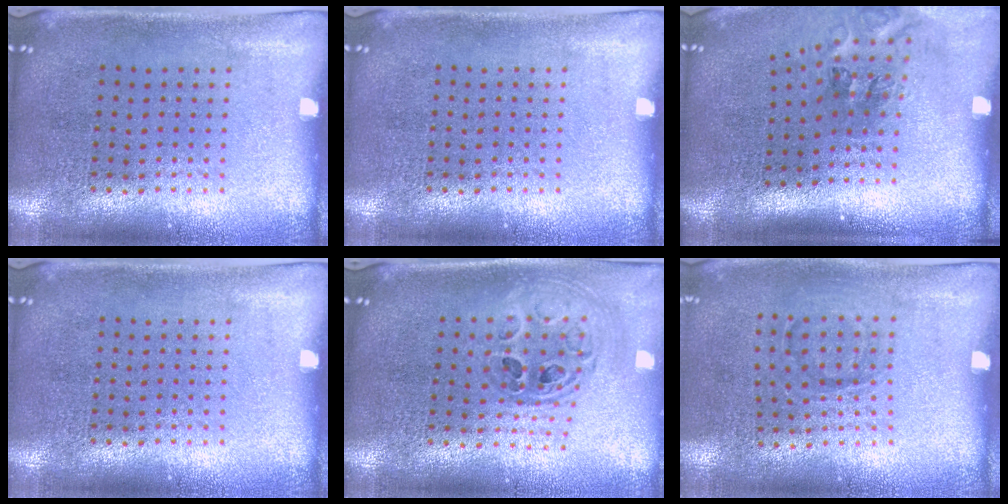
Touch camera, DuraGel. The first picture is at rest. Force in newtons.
{"total": 0.0}
{"total": 1.7, "press": 1.2, "slide": 1.3}
{"total": 0.0}
{"total": 1.0, "press": 1.0, "slide": 0.2}
{"total": 1.0, "press": 0.7, "slide": 0.7}